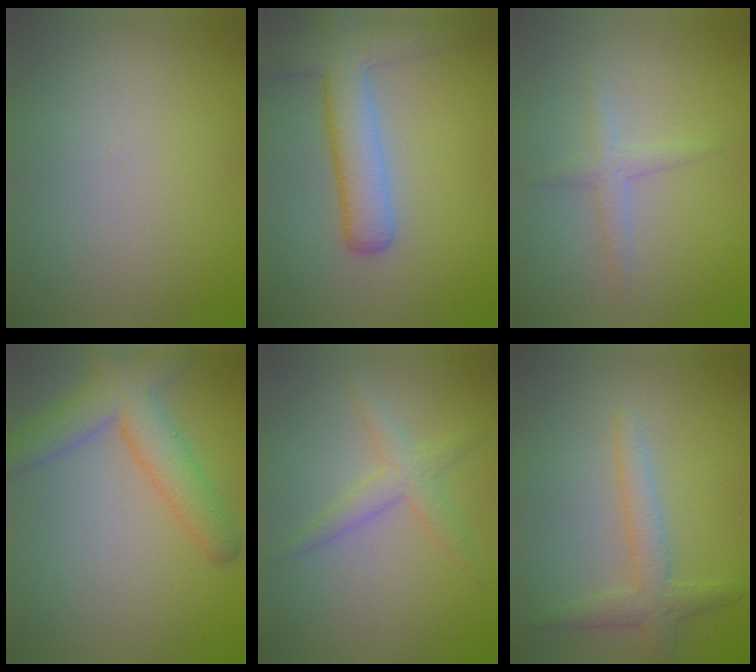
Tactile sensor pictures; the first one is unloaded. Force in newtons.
{"total": 6.0, "press": 6.0, "slide": 0.3}
{"total": 1.5, "press": 1.5, "slide": 0.1}
{"total": 4.5, "press": 4.5, "slide": 0.3}
{"total": 2.4, "press": 2.4, "slide": 0.1}
{"total": 2.8, "press": 2.7, "slide": 0.2}